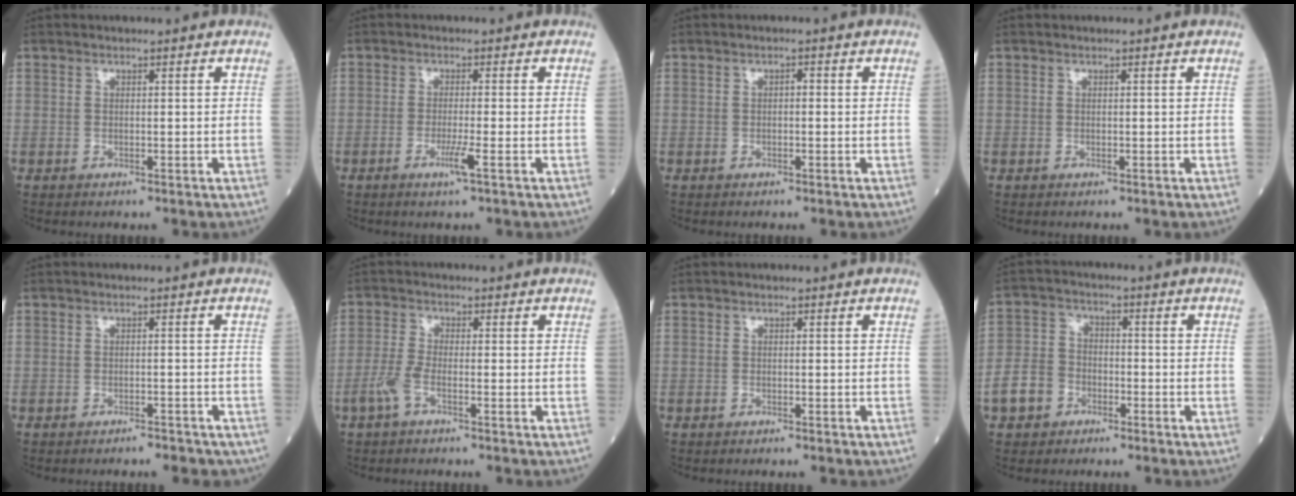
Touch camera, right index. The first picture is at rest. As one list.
[{"total": 2.6, "force": [-1.1, -0.5, 2.3], "torque": [-0.045, -0.006, -0.021]}, {"total": 0.7, "force": [-0.1, 0.3, 0.6], "torque": [-0.007, 0.003, -0.004]}, {"total": 0.0}, {"total": 3.0, "force": [-2.7, 1.0, 1.1], "torque": [-0.016, -0.002, -0.028]}, {"total": 3.0, "force": [-1.6, 0.4, 2.5], "torque": [-0.064, -0.004, -0.039]}, {"total": 0.7, "force": [-0.7, 0.1, 0.2], "torque": [-0.007, -0.001, -0.010]}, {"total": 6.2, "force": [-3.2, 4.8, 2.4], "torque": [-0.066, 0.014, -0.059]}]